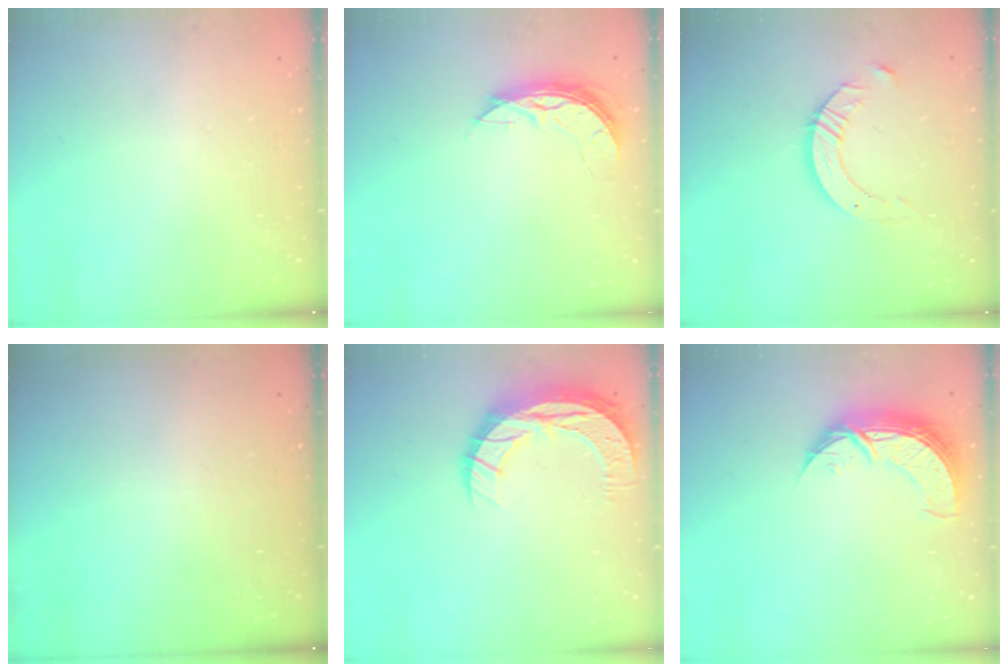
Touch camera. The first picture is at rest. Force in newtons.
{"total": 6.1, "press": 6.1, "slide": 0.4}
{"total": 9.2, "press": 9.1, "slide": 0.8}
{"total": 0.0}
{"total": 11.0, "press": 11.0, "slide": 0.8}
{"total": 10.3, "press": 10.3, "slide": 0.7}